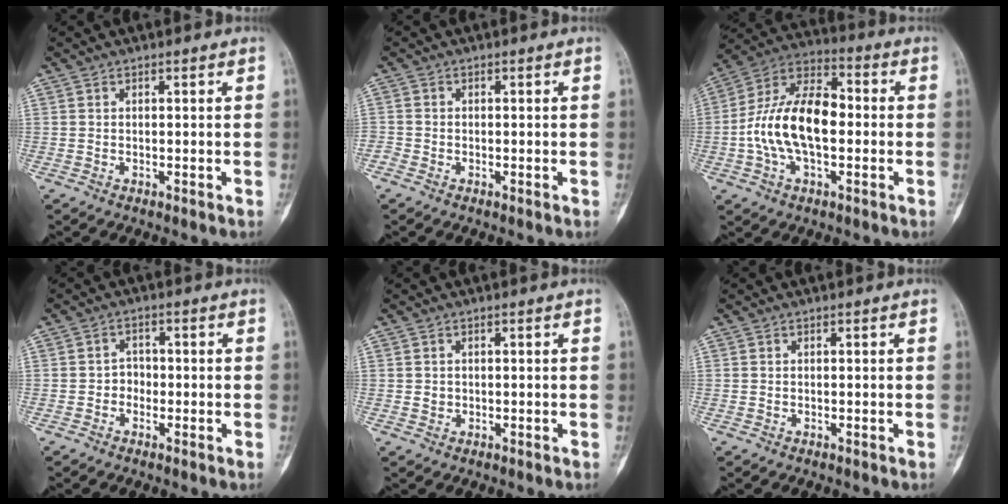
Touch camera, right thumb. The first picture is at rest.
{"total": 1.3, "force": [-0.7, 1.0, 0.3], "torque": [-0.002, 0.003, -0.019]}
{"total": 16.6, "force": [-1.4, 9.1, 13.8], "torque": [-0.251, 0.039, -0.031]}
{"total": 2.3, "force": [-0.8, 2.0, 0.8], "torque": [0.012, 0.011, -0.022]}
{"total": 1.0, "force": [0.0, 0.9, 0.3], "torque": [-0.002, 0.002, 0.003]}
{"total": 0.0}